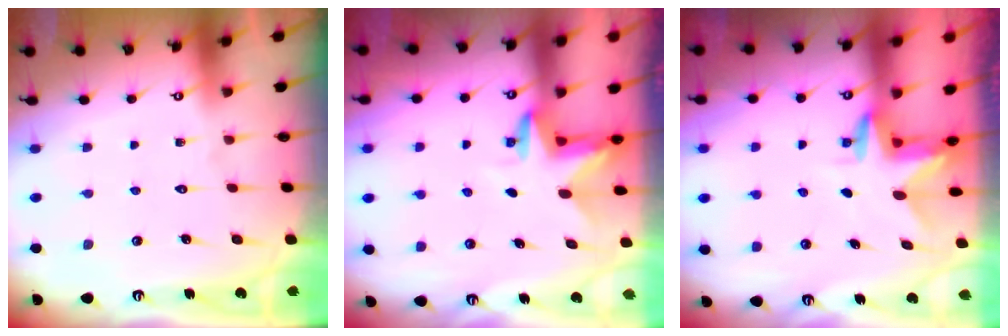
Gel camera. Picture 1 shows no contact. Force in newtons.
{"total": 3.3, "press": 3.3, "slide": 0.2}
{"total": 3.0, "press": 3.0, "slide": 0.2}